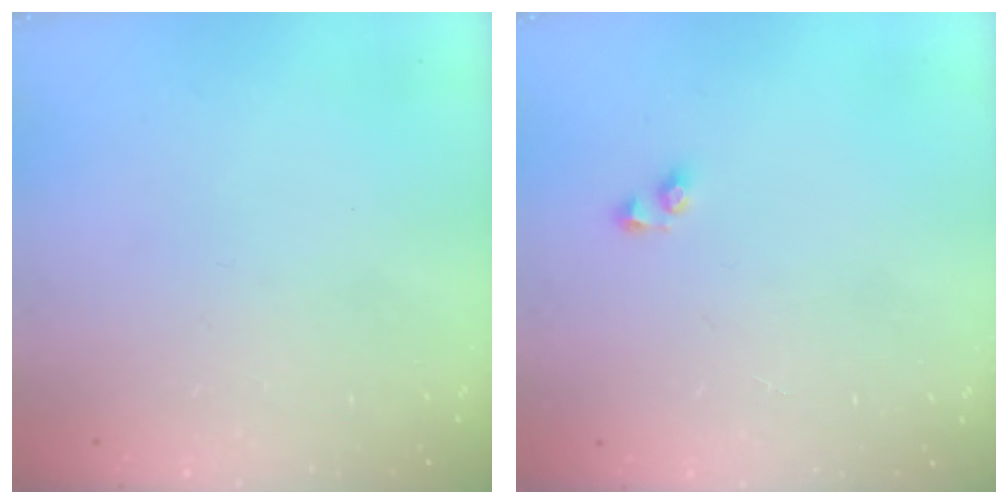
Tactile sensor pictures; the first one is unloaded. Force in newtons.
{"total": 3.0, "press": 3.0, "slide": 0.6}